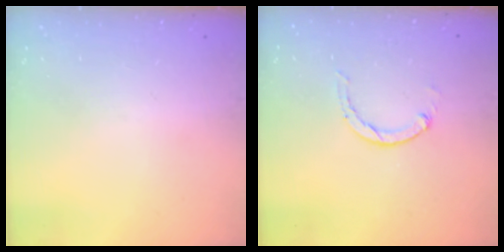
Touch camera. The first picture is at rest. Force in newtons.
{"total": 0.8, "press": 0.8, "slide": 0.2}